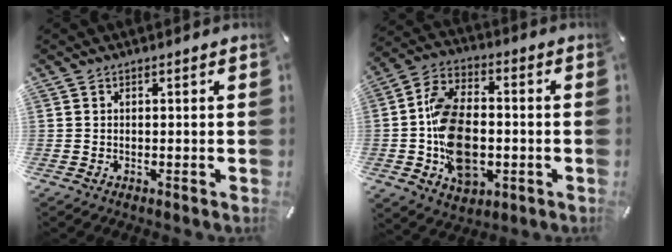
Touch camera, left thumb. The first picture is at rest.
{"total": 15.7, "force": [-2.9, 10.5, 11.4], "torque": [-0.229, 0.016, -0.046]}